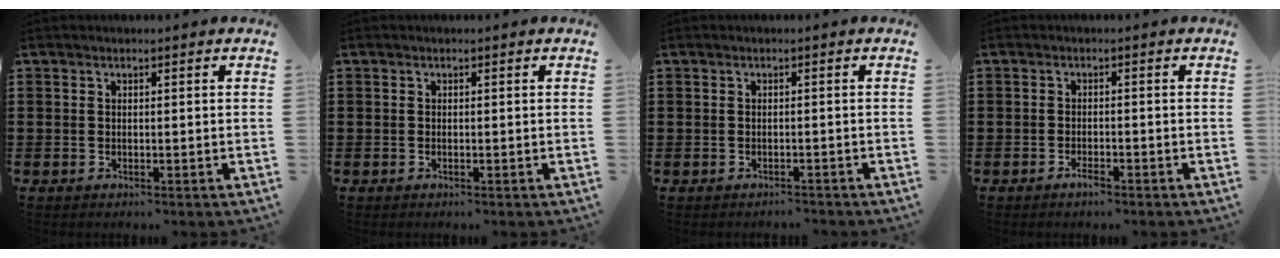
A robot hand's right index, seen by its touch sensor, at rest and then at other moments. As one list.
[{"total": 0.0}, {"total": 0.8, "force": [-0.8, 0.2, 0.0], "torque": [-0.003, 0.002, -0.018]}, {"total": 1.6, "force": [-1.3, 0.5, 0.8], "torque": [-0.017, -0.004, -0.023]}]